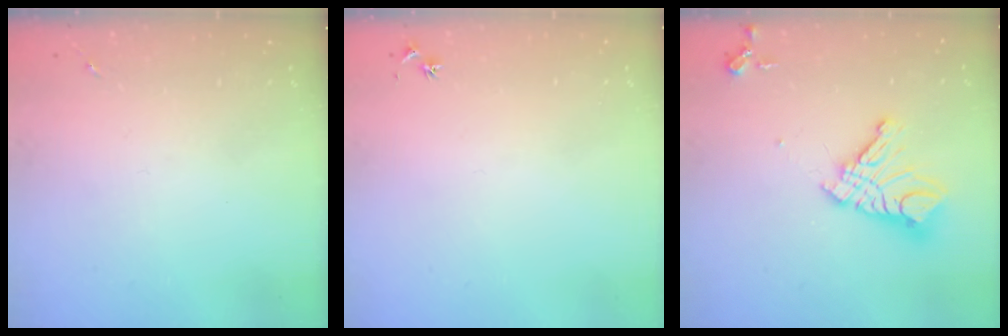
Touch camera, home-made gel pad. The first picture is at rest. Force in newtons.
{"total": 2.5, "press": 2.5, "slide": 0.3}
{"total": 15.7, "press": 15.6, "slide": 1.8}